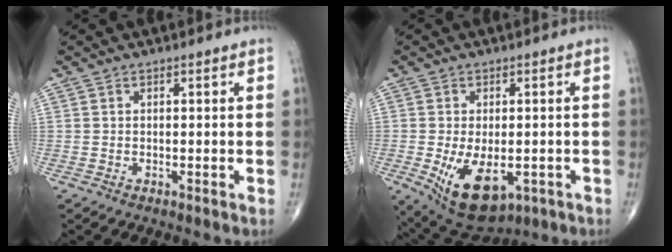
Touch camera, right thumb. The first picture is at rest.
{"total": 11.9, "force": [-3.6, 6.6, 9.3], "torque": [-0.147, -0.008, -0.037]}